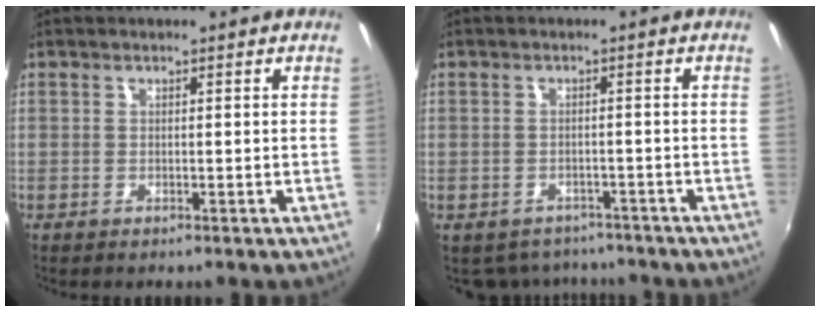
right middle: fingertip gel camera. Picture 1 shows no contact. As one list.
[{"total": 6.5, "force": [-5.4, 3.3, 1.3], "torque": [-0.035, -0.008, -0.073]}]